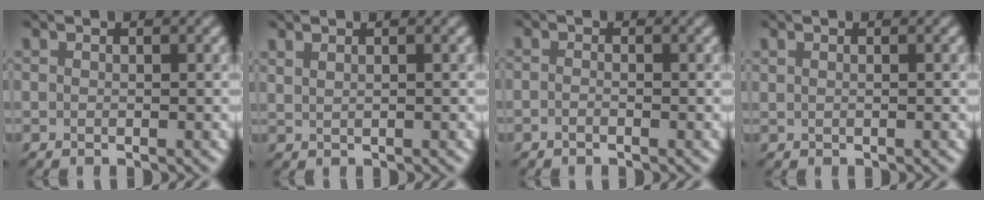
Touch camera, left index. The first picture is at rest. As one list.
[{"total": 1.5, "force": [1.0, 0.8, 0.9], "torque": [-0.007, -0.001, 0.009]}, {"total": 0.7, "force": [-0.5, 0.2, 0.4], "torque": [-0.009, 0.002, -0.009]}, {"total": 1.2, "force": [0.6, 0.7, 0.8], "torque": [0.000, 0.005, 0.000]}]